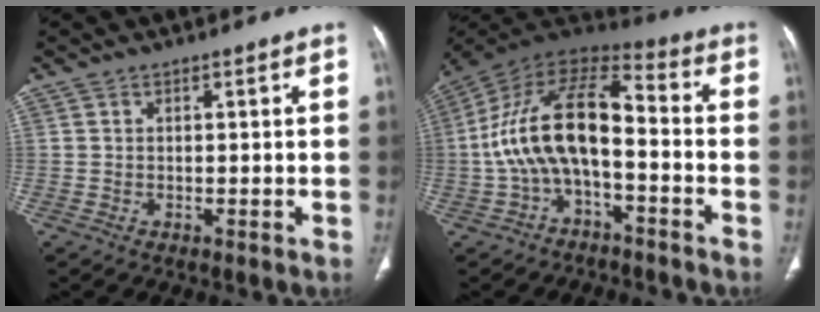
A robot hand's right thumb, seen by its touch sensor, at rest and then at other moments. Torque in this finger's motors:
{"motor_torque": [2.28, 2.27, 1.50, -1.27, 0.38]}